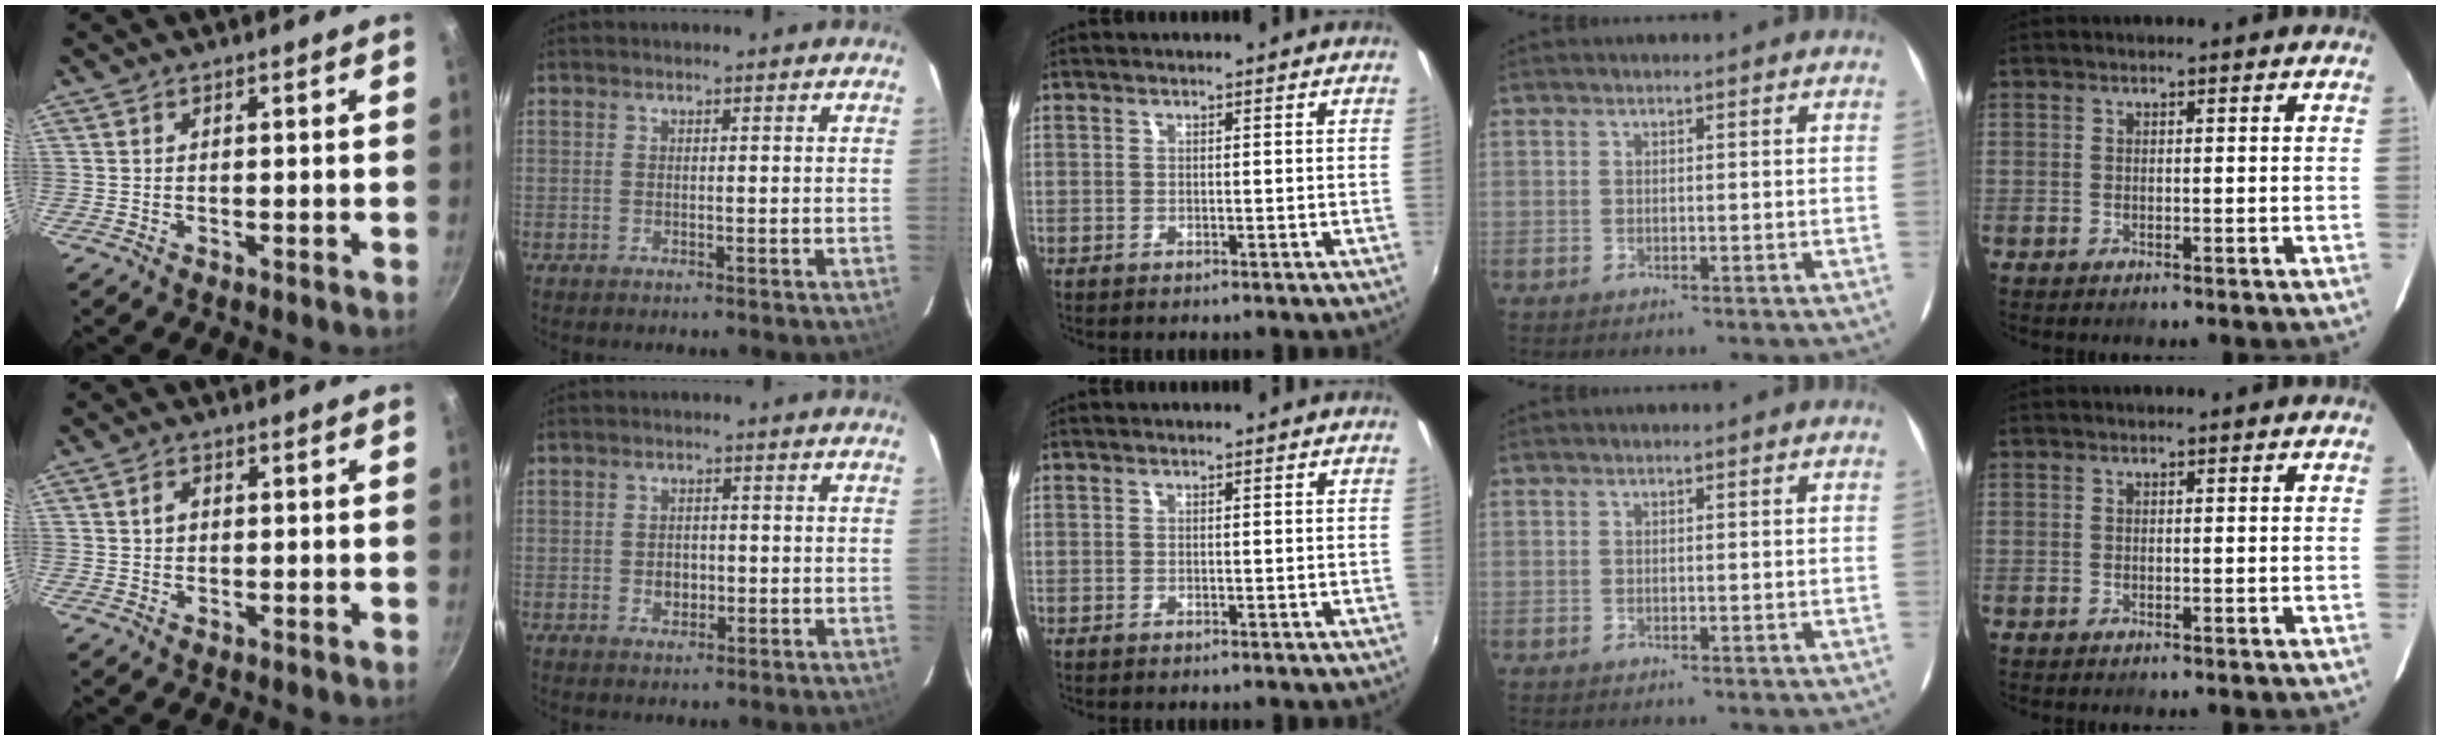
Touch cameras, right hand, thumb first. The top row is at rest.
{"thumb": {"total": 2.2, "force": [0.5, 1.7, 1.3], "torque": [-0.015, 0.006, 0.007]}, "index": {"total": 3.1, "force": [-0.6, 2.5, 1.7], "torque": [-0.029, 0.002, -0.006]}}